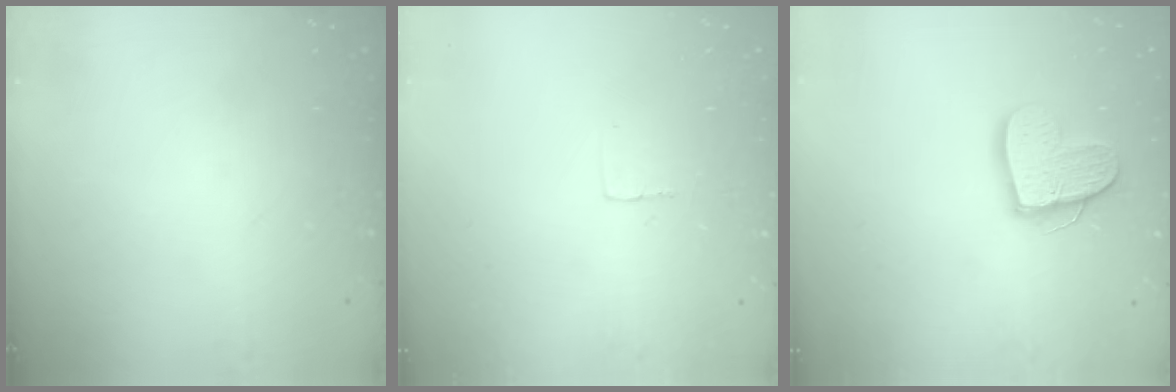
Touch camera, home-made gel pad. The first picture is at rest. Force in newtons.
{"total": 2.4, "press": 2.4, "slide": 0.1}
{"total": 12.9, "press": 12.9, "slide": 1.0}